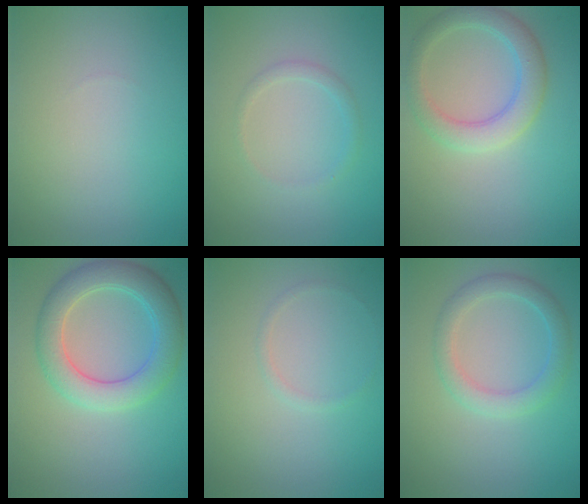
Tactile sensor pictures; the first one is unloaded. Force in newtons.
{"total": 1.1, "press": 1.1, "slide": 0.0}
{"total": 3.9, "press": 3.8, "slide": 0.5}
{"total": 5.2, "press": 5.2, "slide": 0.1}
{"total": 0.7, "press": 0.7, "slide": 0.1}
{"total": 2.9, "press": 2.9, "slide": 0.1}